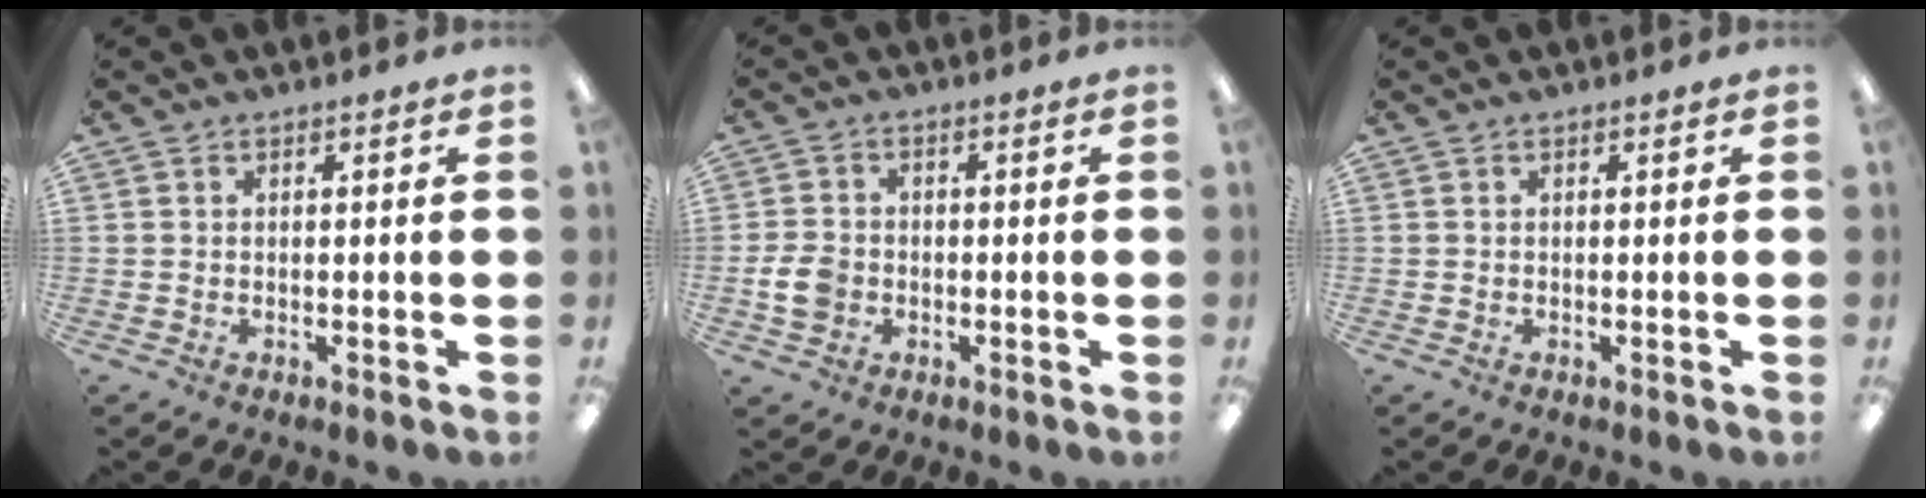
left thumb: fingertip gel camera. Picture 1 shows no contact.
{"total": 5.8, "force": [-1.2, 4.7, 3.3], "torque": [-0.069, 0.002, -0.024]}
{"total": 0.0}